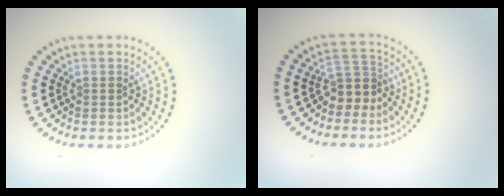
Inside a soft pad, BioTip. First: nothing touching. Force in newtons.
{"total": 2.7, "press": 2.0, "slide": 1.8}